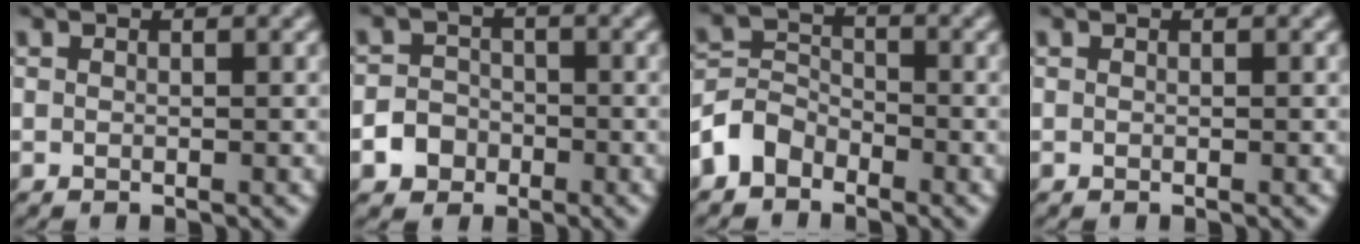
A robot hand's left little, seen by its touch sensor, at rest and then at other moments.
{"total": 3.2, "force": [-1.6, 2.7, 0.7], "torque": [0.006, -0.002, -0.036]}
{"total": 3.2, "force": [-2.3, 2.0, 0.8], "torque": [-0.020, 0.010, -0.055]}
{"total": 0.0}